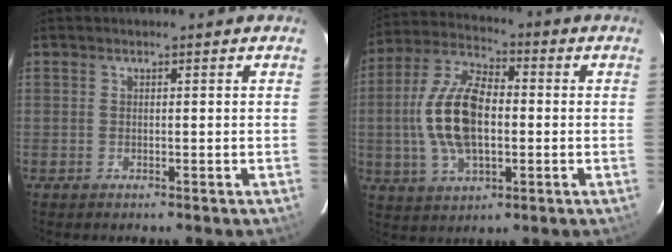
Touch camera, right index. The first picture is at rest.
{"total": 15.2, "force": [-0.8, 7.7, 13.0], "torque": [-0.272, 0.010, -0.015]}